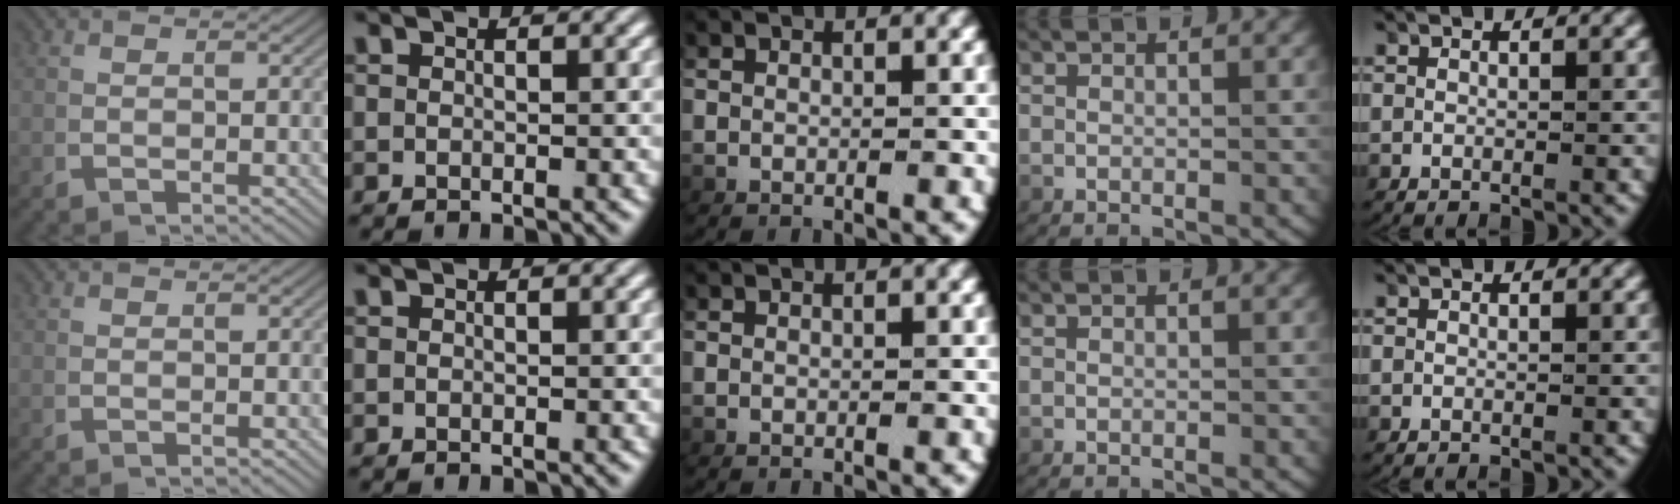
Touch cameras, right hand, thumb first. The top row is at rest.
{}